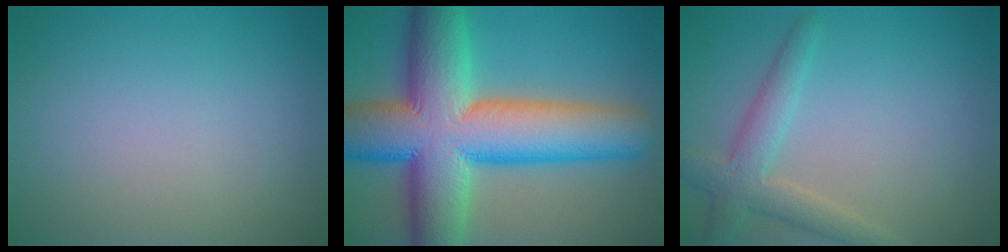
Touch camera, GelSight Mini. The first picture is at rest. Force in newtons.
{"total": 15.5, "press": 15.5, "slide": 0.4}
{"total": 3.4, "press": 3.4, "slide": 0.3}